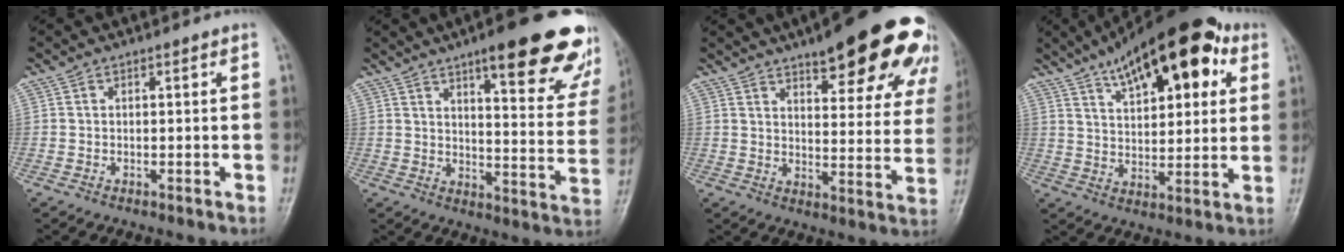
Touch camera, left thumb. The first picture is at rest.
{"total": 23.4, "force": [15.2, 5.9, 16.8], "torque": [-0.177, -0.059, 0.192]}
{"total": 25.1, "force": [16.3, 7.8, 17.4], "torque": [-0.187, -0.052, 0.199]}
{"total": 21.6, "force": [10.5, 9.1, 16.5], "torque": [-0.219, -0.008, 0.163]}